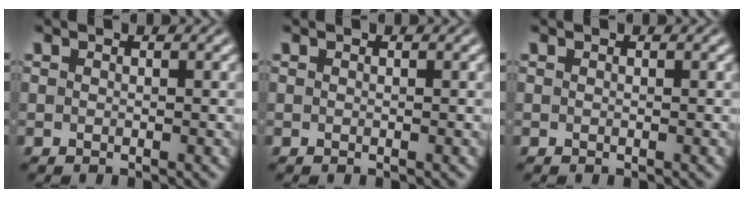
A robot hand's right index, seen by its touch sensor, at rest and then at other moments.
{"total": 0.0}
{"total": 0.0}